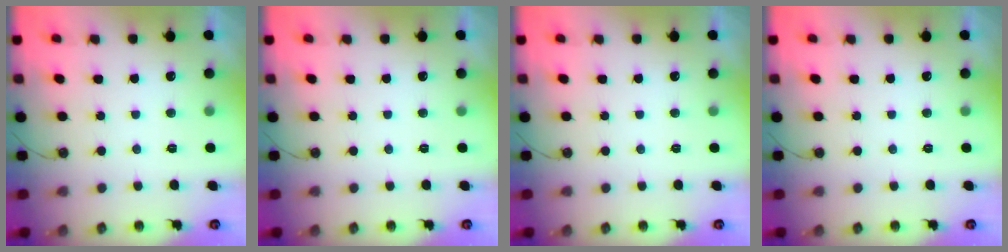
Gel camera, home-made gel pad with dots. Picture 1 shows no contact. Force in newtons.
{"total": 0.0}
{"total": 0.0}
{"total": 0.0}